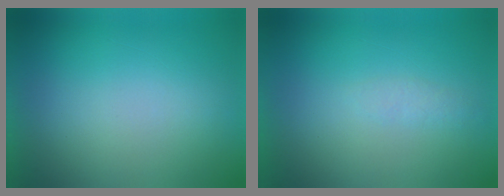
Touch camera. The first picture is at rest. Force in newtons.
{"total": 1.3}